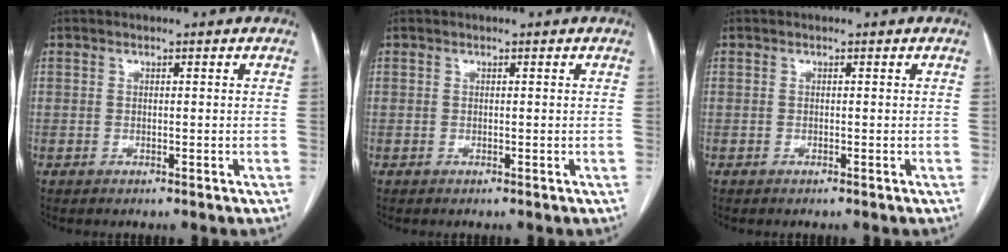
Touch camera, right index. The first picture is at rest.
{"total": 0.0}
{"total": 0.0}